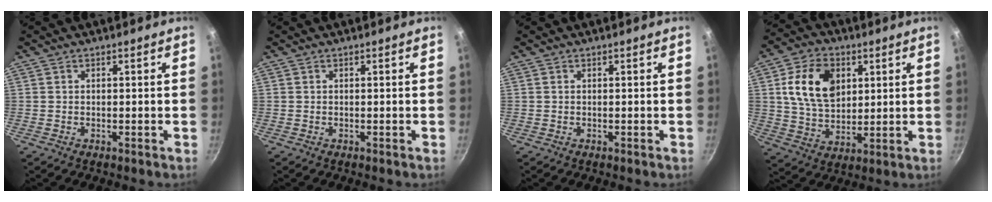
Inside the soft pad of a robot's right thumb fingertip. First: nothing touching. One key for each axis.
{"total": 0.0}
{"total": 0.0}
{"total": 14.0, "fx": 4.0, "fy": 9.7, "fz": 9.3, "tx": -0.142, "ty": -0.009, "tz": 0.072}